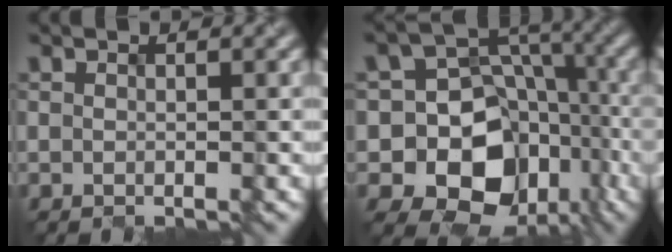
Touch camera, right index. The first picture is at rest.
{"total": 12.2, "force": [-4.6, 9.5, 6.1], "torque": [-0.084, 0.000, -0.084]}